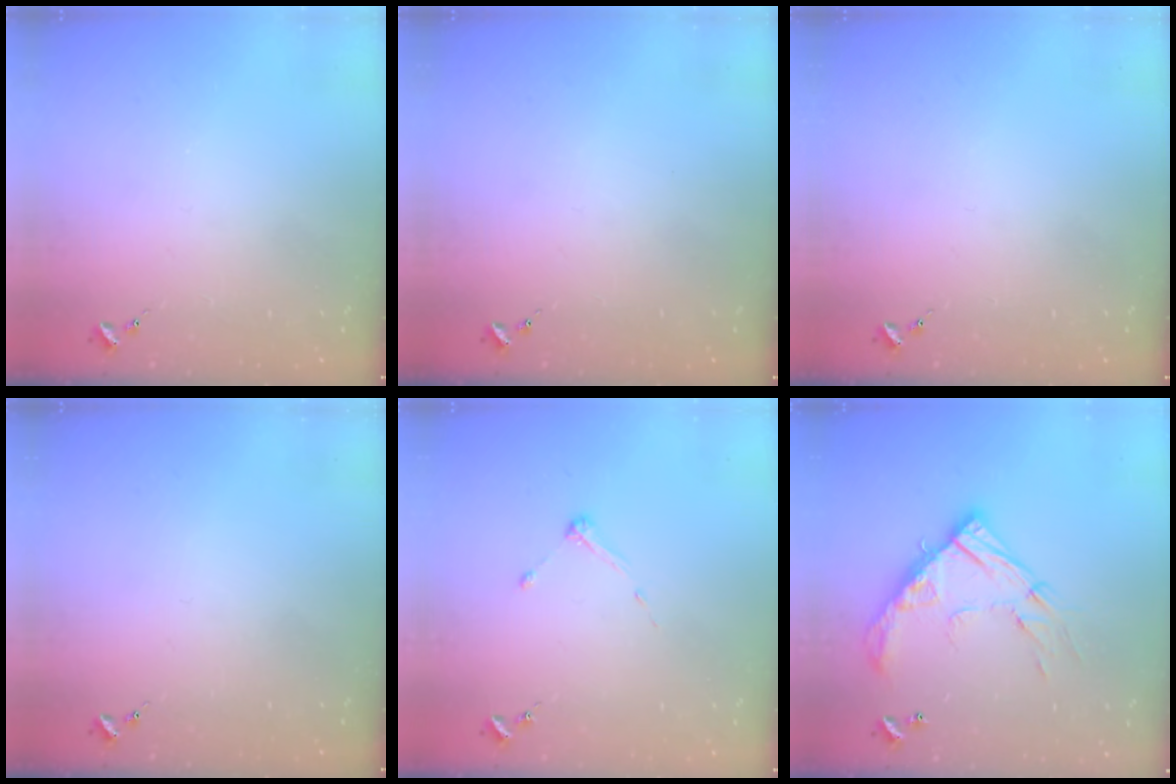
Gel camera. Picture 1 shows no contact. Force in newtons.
{"total": 0.0}
{"total": 0.0}
{"total": 0.0}
{"total": 3.2, "press": 3.2, "slide": 0.4}
{"total": 18.0, "press": 17.9, "slide": 1.6}